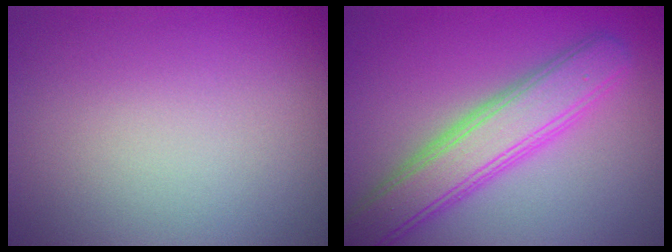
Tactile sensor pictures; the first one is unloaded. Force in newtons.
{"total": 5.6, "press": 5.6, "slide": 0.1}